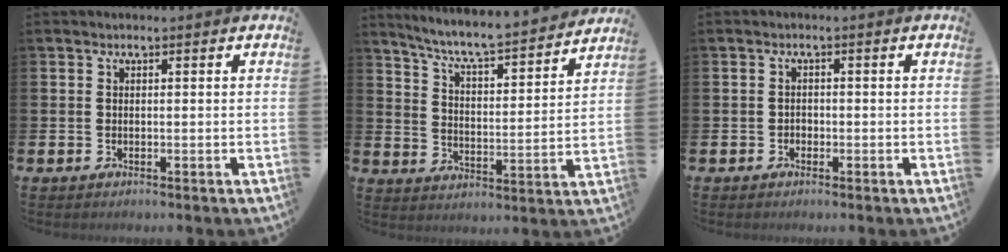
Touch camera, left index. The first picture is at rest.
{"total": 7.1, "force": [6.7, 0.3, 2.3], "torque": [-0.068, -0.058, 0.111]}
{"total": 1.1, "force": [-0.6, 0.8, 0.2], "torque": [0.000, 0.001, -0.015]}